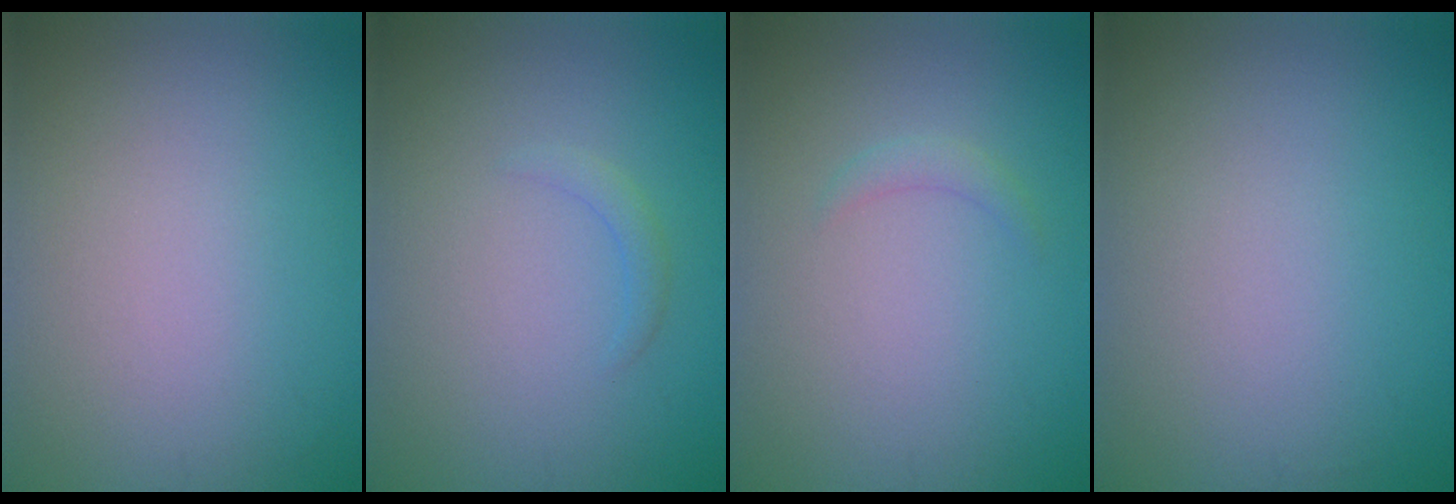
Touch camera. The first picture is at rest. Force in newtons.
{"total": 0.9, "press": 0.9, "slide": 0.0}
{"total": 1.0, "press": 1.0, "slide": 0.1}
{"total": 0.0}